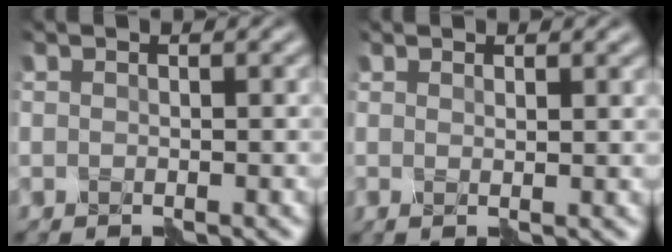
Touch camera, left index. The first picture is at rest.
{"total": 0.9, "force": [0.8, 0.0, 0.4], "torque": [-0.002, 0.000, 0.014]}